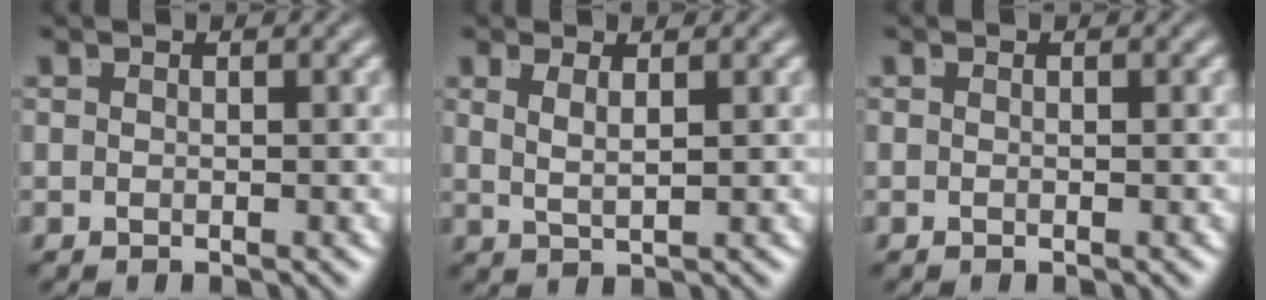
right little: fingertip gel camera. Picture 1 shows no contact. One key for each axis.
{"total": 1.9, "fx": 0.7, "fy": -0.3, "fz": 1.7, "tx": -0.031, "ty": -0.006, "tz": 0.022}
{"total": 0.0}